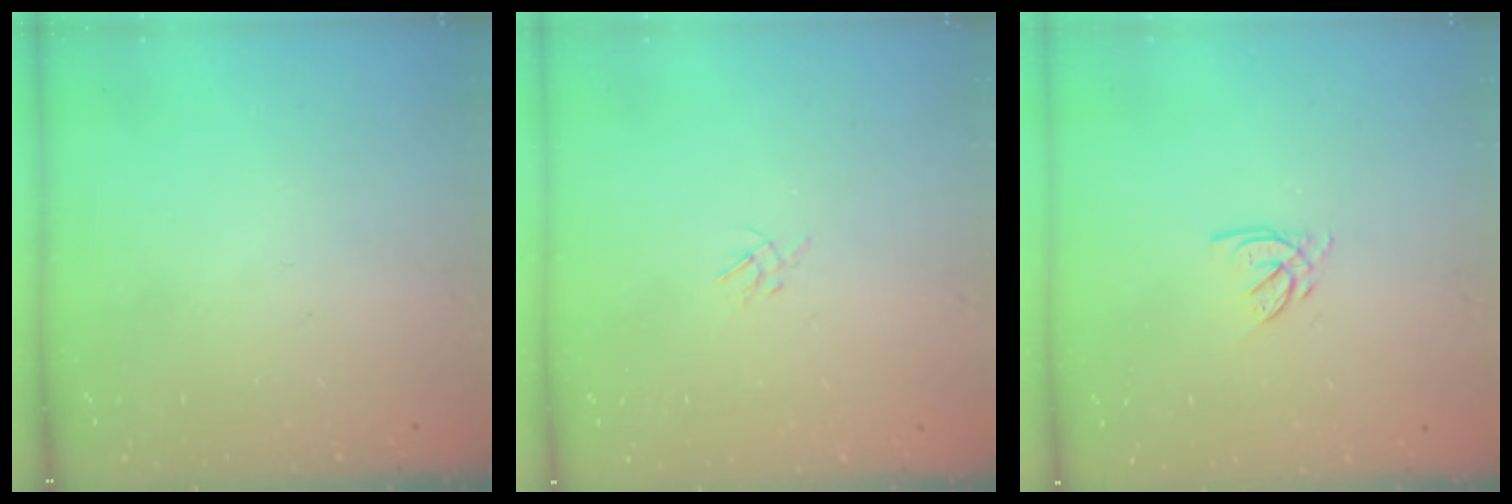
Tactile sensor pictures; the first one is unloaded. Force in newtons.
{"total": 1.1, "press": 1.0, "slide": 0.4}
{"total": 3.1, "press": 3.1, "slide": 0.1}